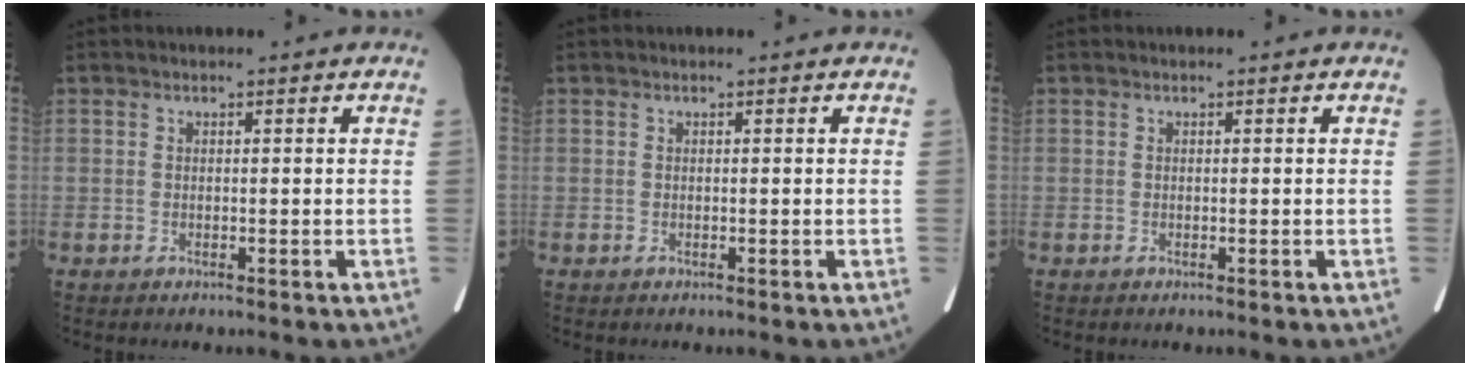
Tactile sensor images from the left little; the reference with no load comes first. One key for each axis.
{"total": 0.0}
{"total": 0.0}